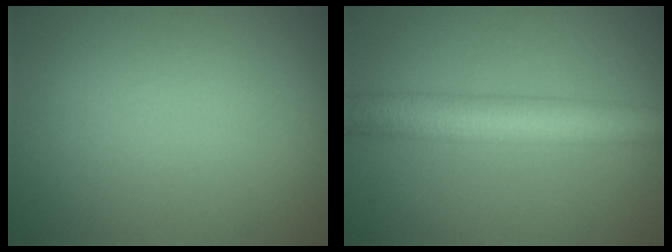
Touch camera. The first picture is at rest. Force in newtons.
{"total": 6.4, "press": 6.4, "slide": 0.0}